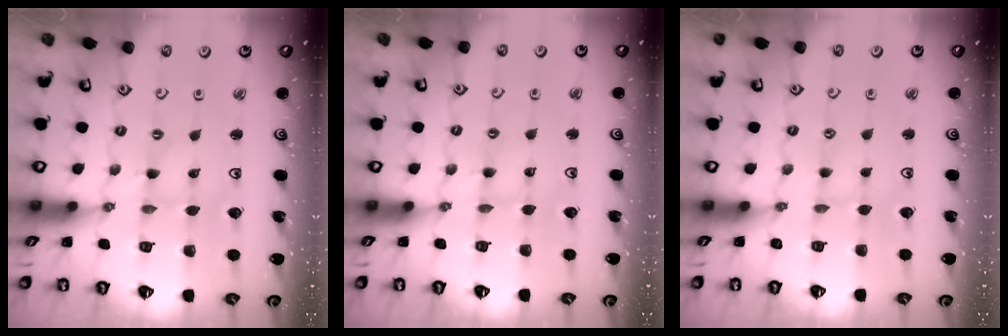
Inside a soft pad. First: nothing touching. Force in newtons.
{"total": 2.8, "press": 2.8, "slide": 0.3}
{"total": 0.0}